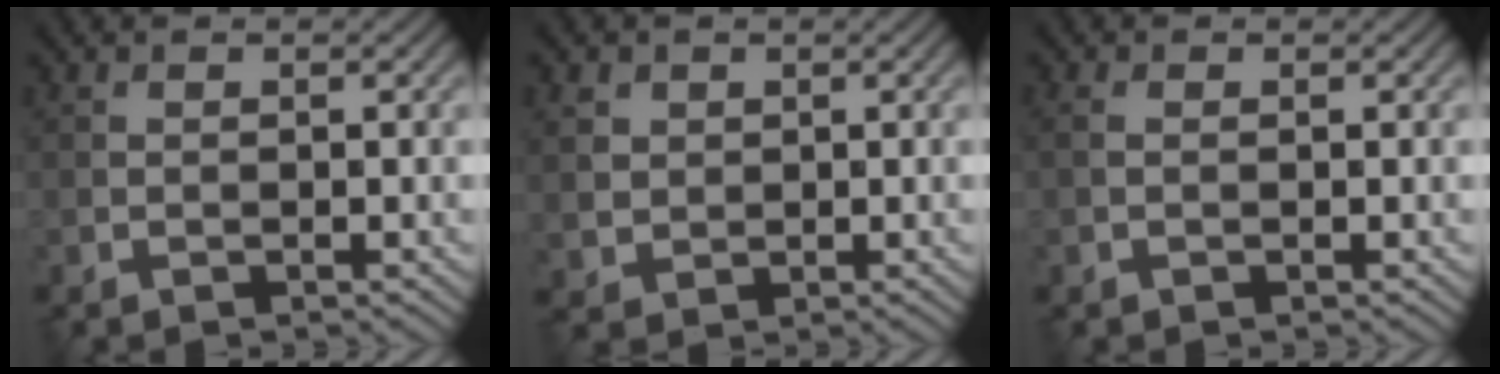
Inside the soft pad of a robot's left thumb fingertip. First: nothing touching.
{"total": 2.9, "force": [1.1, 2.5, 0.9], "torque": [-0.040, -0.007, 0.027]}
{"total": 1.2, "force": [0.1, 0.7, 1.0], "torque": [-0.028, 0.002, 0.003]}